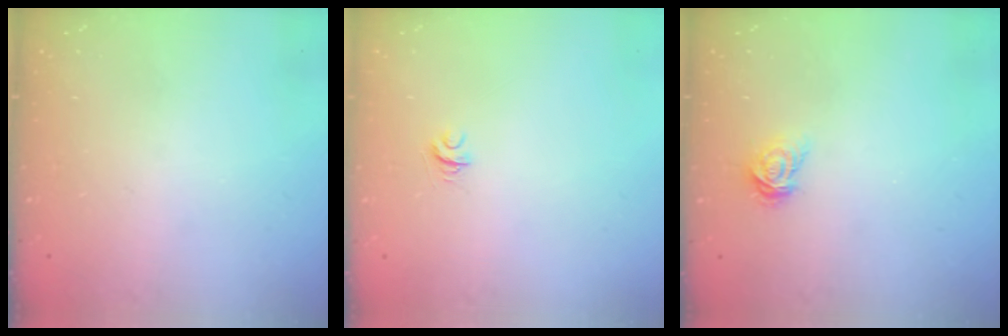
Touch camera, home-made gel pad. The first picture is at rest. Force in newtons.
{"total": 4.0, "press": 4.0, "slide": 0.4}
{"total": 3.6, "press": 3.6, "slide": 0.1}